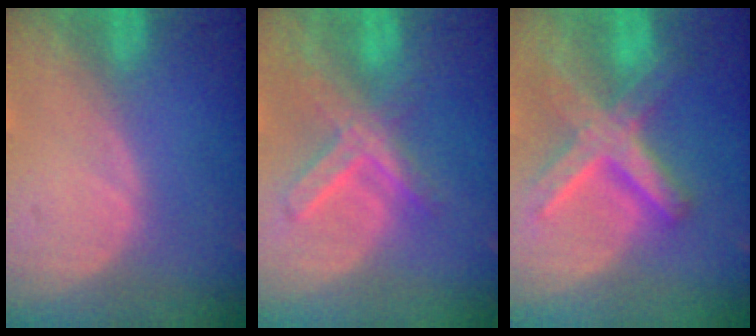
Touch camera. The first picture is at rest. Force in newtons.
{"total": 7.2, "press": 6.3, "slide": 3.6}
{"total": 8.9, "press": 8.9, "slide": 0.7}